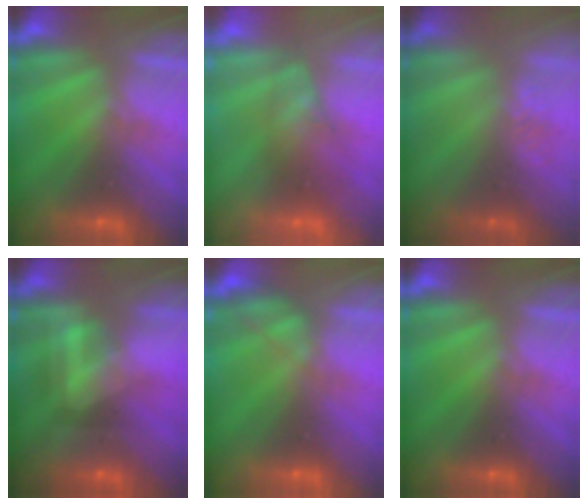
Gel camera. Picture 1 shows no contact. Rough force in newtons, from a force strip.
{"total": 2.5}
{"total": 2.9}
{"total": 4.8}
{"total": 1.7}
{"total": 0.0}